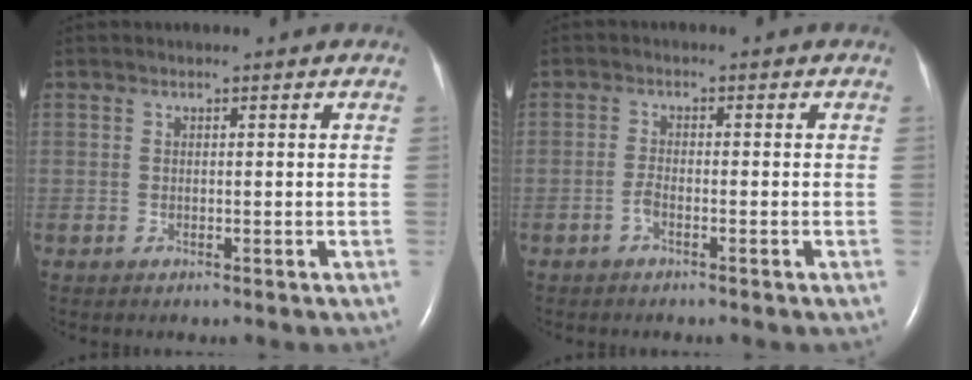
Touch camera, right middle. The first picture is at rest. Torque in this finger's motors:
{"motor_torque": [0.26, -0.18, -0.01, 0.01]}